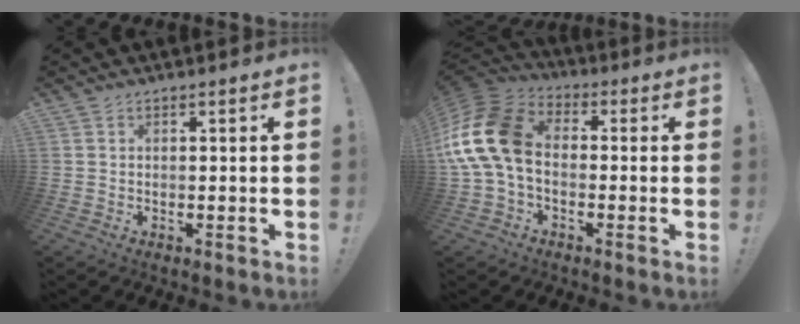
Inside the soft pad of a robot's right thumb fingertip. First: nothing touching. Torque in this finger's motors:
{"motor_torque": [2.66, 2.35, 1.58, -1.19, 0.52]}